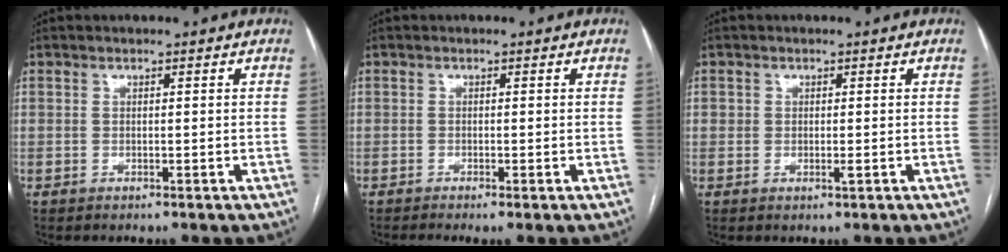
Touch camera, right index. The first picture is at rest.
{"total": 1.9, "force": [-1.1, 0.1, 1.5], "torque": [-0.027, -0.005, -0.020]}
{"total": 1.0, "force": [-0.1, 0.7, 0.8], "torque": [-0.007, 0.000, -0.003]}